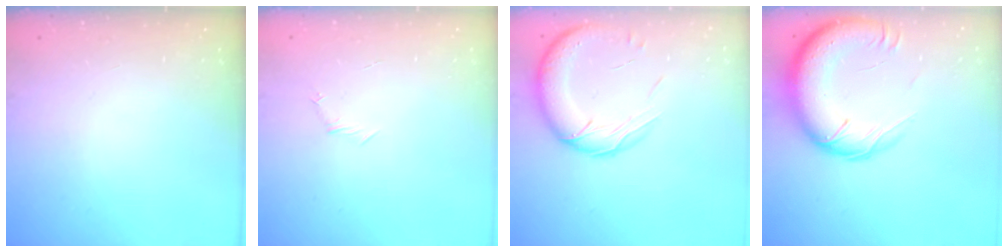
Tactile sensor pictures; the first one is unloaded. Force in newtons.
{"total": 3.9, "press": 3.7, "slide": 1.0}
{"total": 16.4, "press": 15.8, "slide": 4.5}
{"total": 22.3, "press": 21.7, "slide": 5.0}